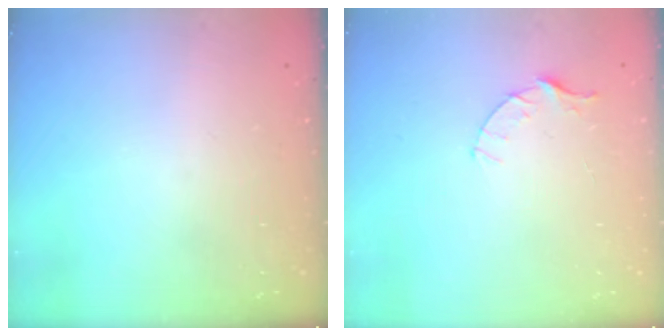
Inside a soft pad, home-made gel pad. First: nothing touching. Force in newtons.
{"total": 3.4, "press": 3.4, "slide": 0.4}